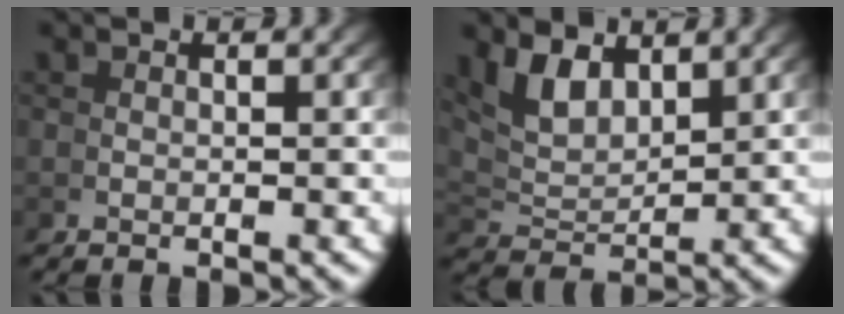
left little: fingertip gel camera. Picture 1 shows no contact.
{"total": 4.7, "force": [2.3, 2.6, 3.2], "torque": [-0.077, -0.013, 0.053]}